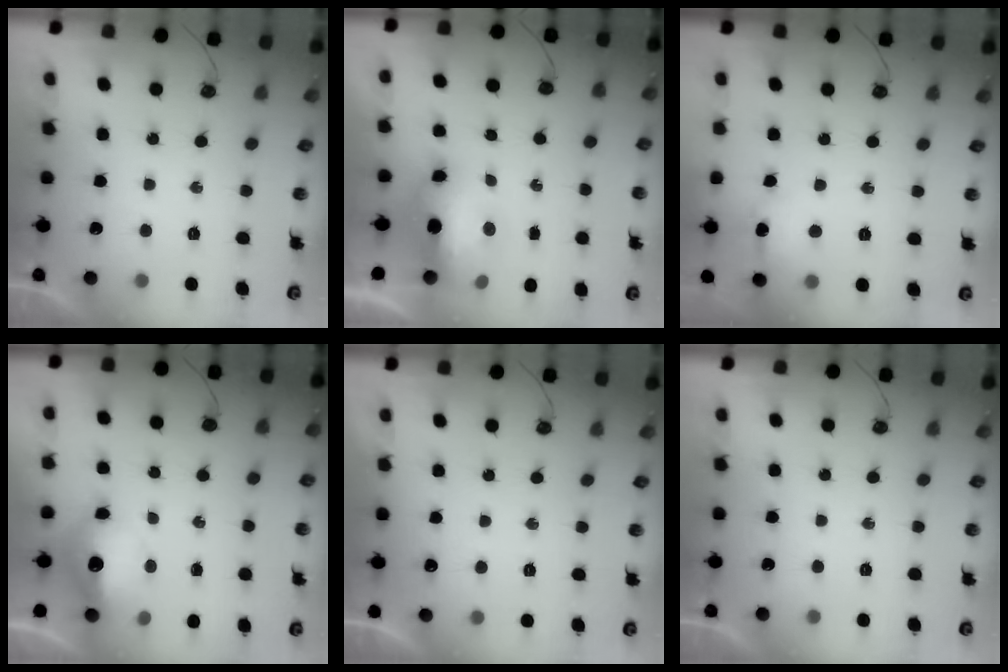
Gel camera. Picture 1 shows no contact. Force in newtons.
{"total": 11.3, "press": 11.2, "slide": 1.8}
{"total": 7.5, "press": 7.4, "slide": 1.1}
{"total": 14.5, "press": 12.7, "slide": 6.9}
{"total": 6.5, "press": 1.5, "slide": 6.3}
{"total": 0.0}